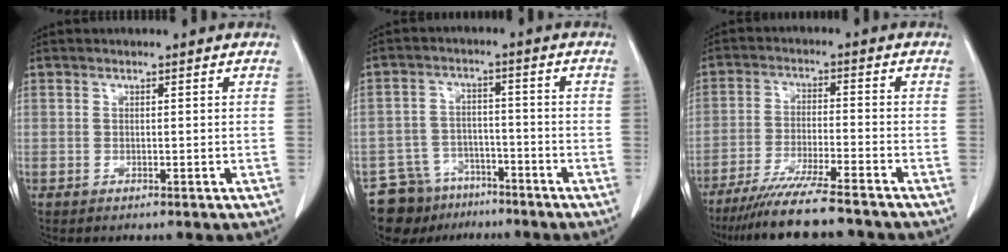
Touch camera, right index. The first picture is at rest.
{"total": 8.5, "force": [-6.6, 5.3, 0.5], "torque": [-0.005, 0.027, -0.106]}
{"total": 12.2, "force": [-10.4, 0.1, 6.3], "torque": [-0.097, -0.033, -0.169]}